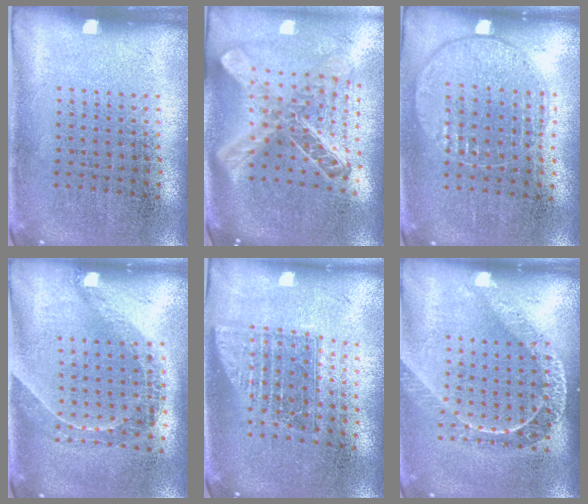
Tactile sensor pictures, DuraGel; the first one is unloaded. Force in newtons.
{"total": 2.7, "press": 2.0, "slide": 1.8}
{"total": 1.0, "press": 0.9, "slide": 0.3}
{"total": 1.6, "press": 1.3, "slide": 1.0}
{"total": 1.5, "press": 1.2, "slide": 1.0}
{"total": 1.8, "press": 1.5, "slide": 1.0}